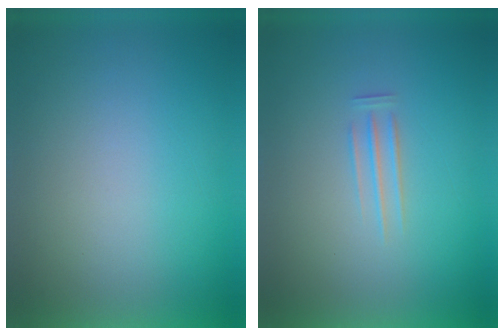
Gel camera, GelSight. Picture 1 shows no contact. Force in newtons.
{"total": 1.9}